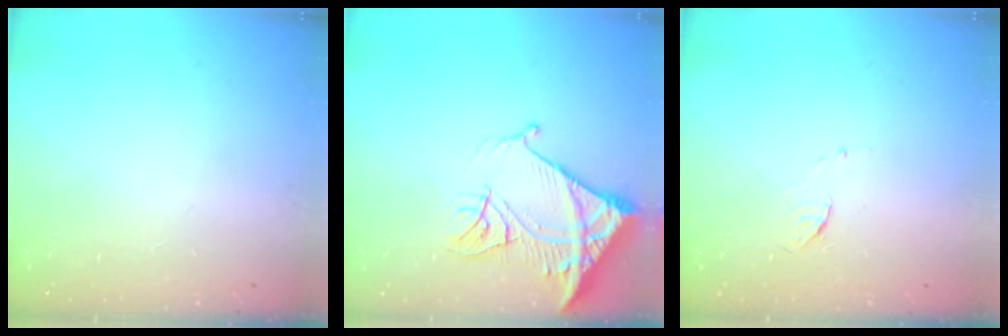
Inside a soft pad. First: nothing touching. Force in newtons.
{"total": 15.3, "press": 15.2, "slide": 1.7}
{"total": 3.9, "press": 3.9, "slide": 0.4}